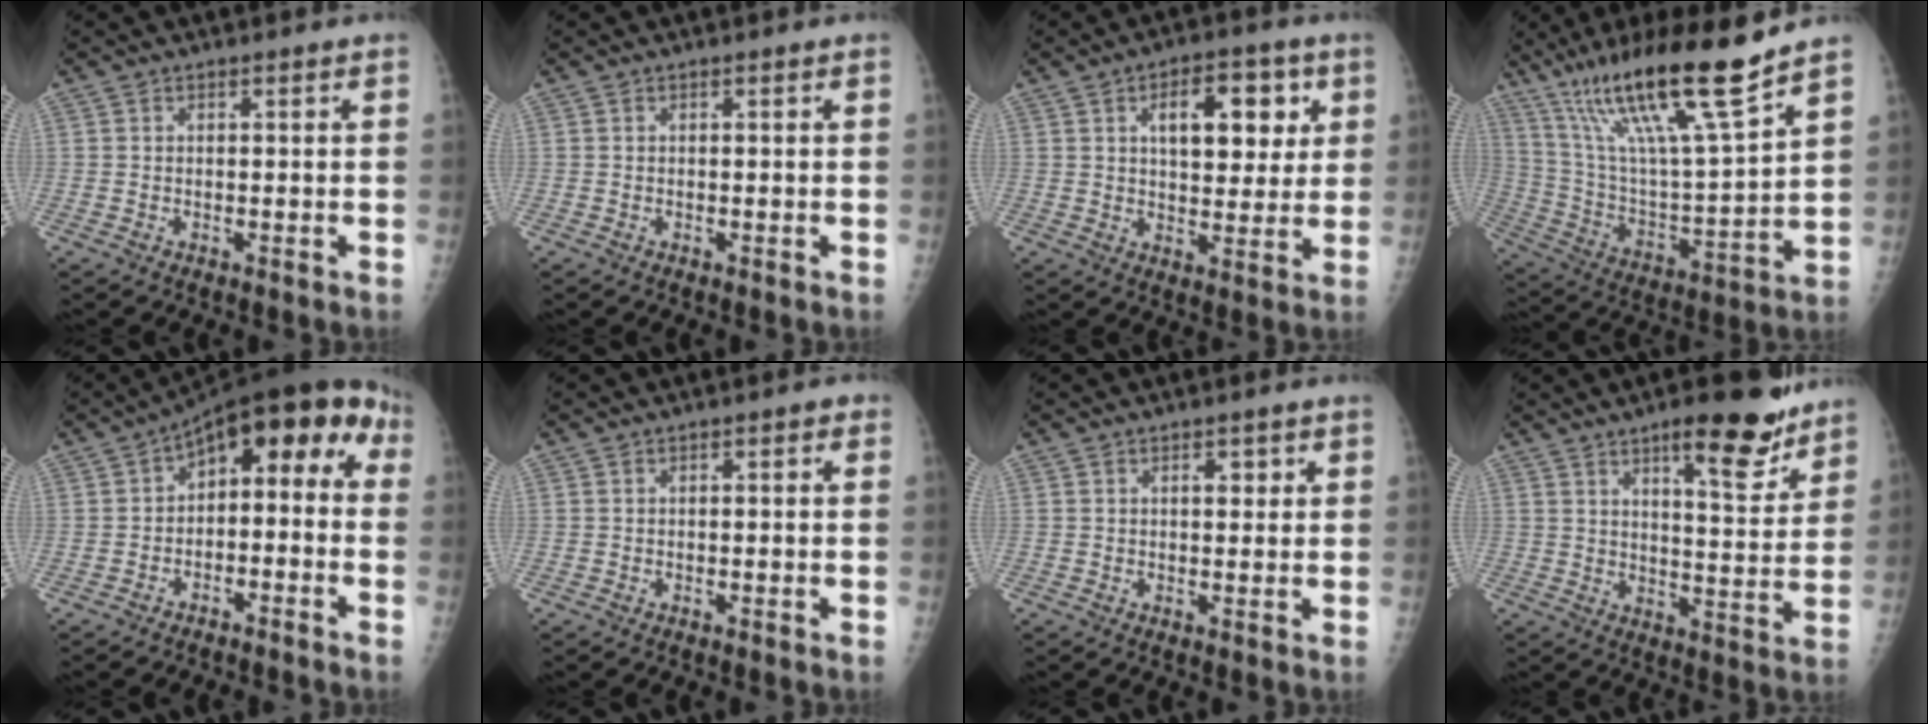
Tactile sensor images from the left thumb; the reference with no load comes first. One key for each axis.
{"total": 0.0}
{"total": 11.8, "fx": 4.2, "fy": 6.2, "fz": 9.1, "tx": -0.086, "ty": -0.005, "tz": 0.061}
{"total": 21.1, "fx": 14.6, "fy": 1.8, "fz": 15.1, "tx": -0.251, "ty": -0.066, "tz": 0.267}
{"total": 11.3, "fx": -1.0, "fy": 6.6, "fz": 9.1, "tx": -0.080, "ty": 0.060, "tz": -0.024}
{"total": 1.4, "fx": 0.3, "fy": 0.7, "fz": 1.2, "tx": -0.011, "ty": 0.011, "tz": -0.001}
{"total": 2.1, "fx": 1.0, "fy": 1.1, "fz": 1.5, "tx": -0.007, "ty": -0.001, "tz": 0.012}
{"total": 13.0, "fx": 8.7, "fy": 3.8, "fz": 8.9, "tx": -0.094, "ty": -0.056, "tz": 0.125}